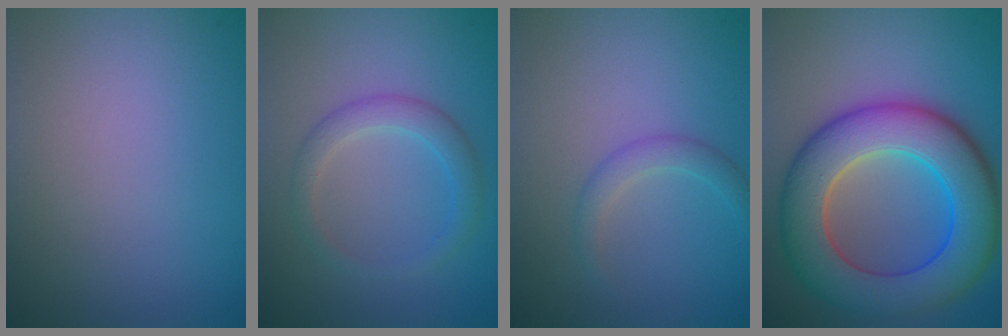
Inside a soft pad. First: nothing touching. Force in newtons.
{"total": 2.4, "press": 2.4, "slide": 0.1}
{"total": 1.7, "press": 1.7, "slide": 0.1}
{"total": 11.2, "press": 11.2, "slide": 0.5}